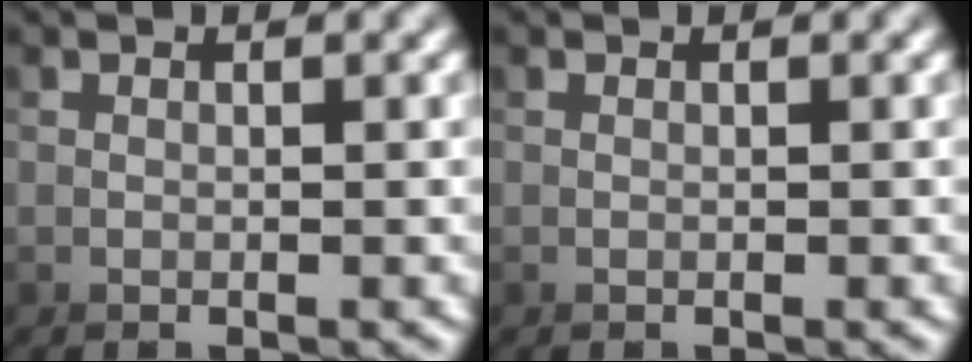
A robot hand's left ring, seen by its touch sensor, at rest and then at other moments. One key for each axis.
{"total": 0.0}